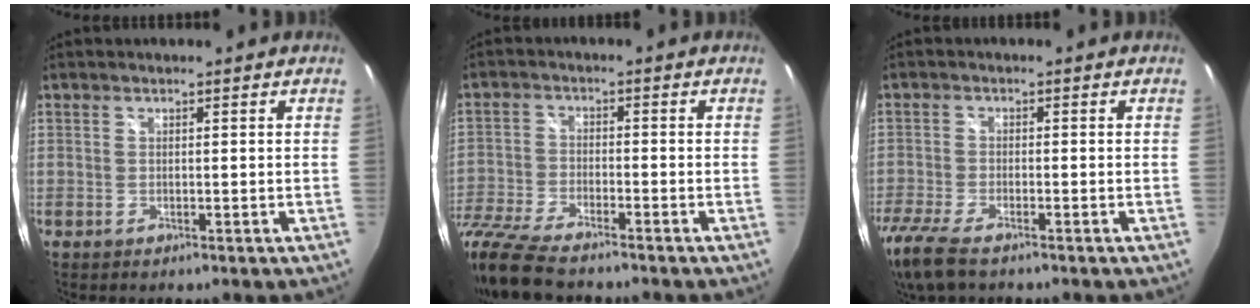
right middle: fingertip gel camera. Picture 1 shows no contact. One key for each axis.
{"total": 12.8, "fx": -10.7, "fy": 2.8, "fz": 6.3, "tx": -0.157, "ty": -0.029, "tz": -0.207}
{"total": 10.3, "fx": -7.6, "fy": 2.9, "fz": 6.4, "tx": -0.159, "ty": -0.043, "tz": -0.146}